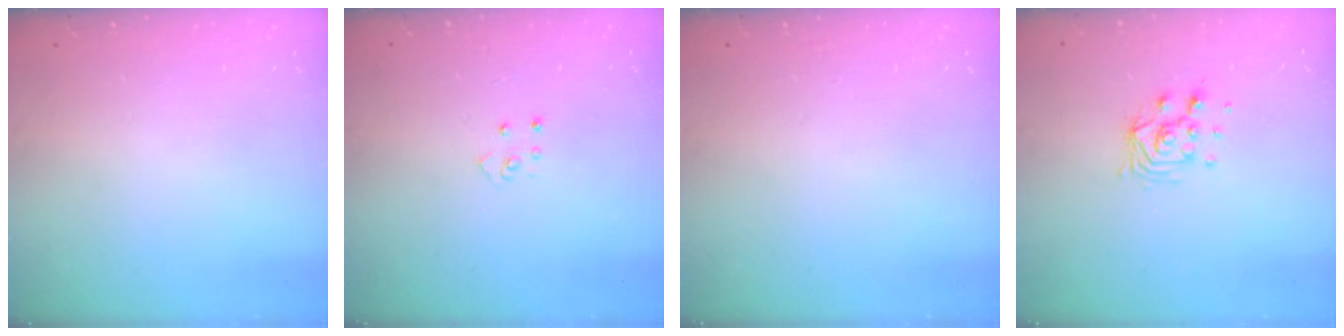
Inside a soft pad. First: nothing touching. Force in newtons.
{"total": 4.2, "press": 4.2, "slide": 0.3}
{"total": 0.0}
{"total": 8.2, "press": 8.2, "slide": 0.6}